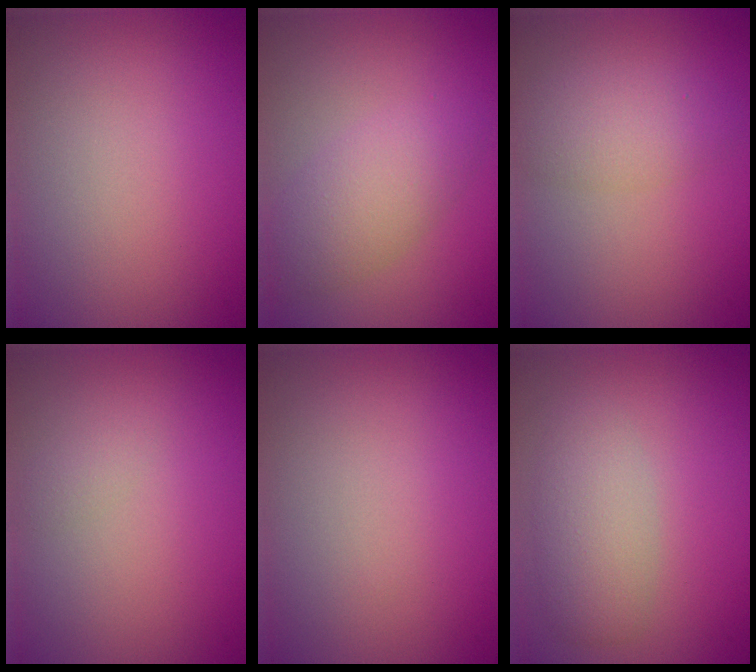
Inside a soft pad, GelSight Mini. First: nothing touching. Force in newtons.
{"total": 3.6, "press": 3.6, "slide": 0.0}
{"total": 2.8, "press": 2.8, "slide": 0.1}
{"total": 0.6, "press": 0.6, "slide": 0.0}
{"total": 0.0}
{"total": 3.3, "press": 3.3, "slide": 0.1}